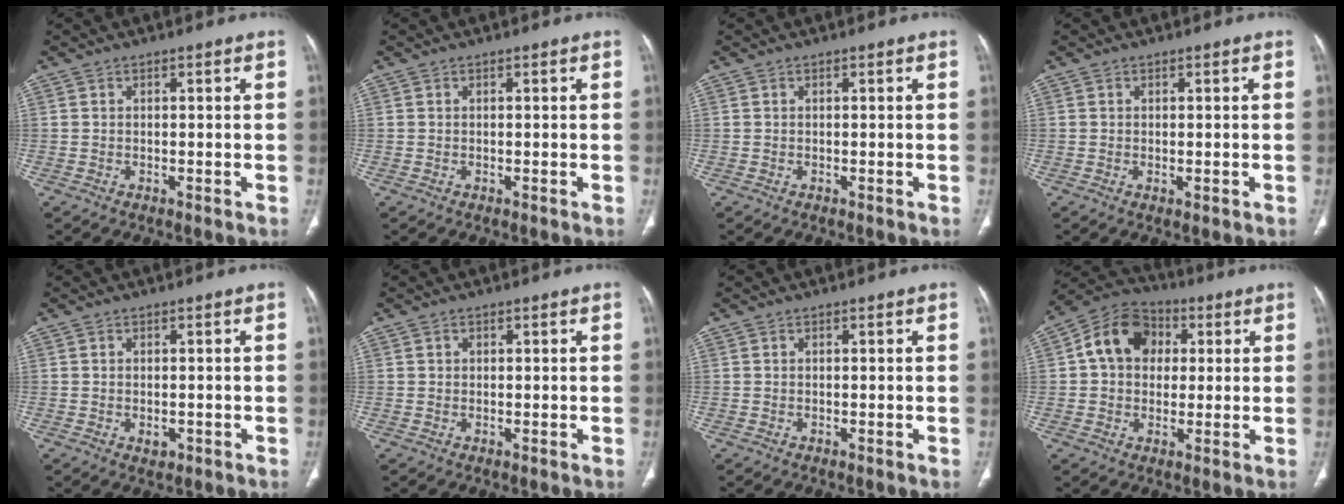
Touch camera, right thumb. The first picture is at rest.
{"total": 0.0}
{"total": 0.0}
{"total": 1.0, "force": [-0.2, 0.4, 0.9], "torque": [-0.014, -0.004, 0.000]}
{"total": 1.6, "force": [-0.5, 1.1, 1.0], "torque": [-0.012, 0.000, -0.002]}
{"total": 0.7, "force": [0.3, 0.6, 0.2], "torque": [0.000, 0.000, 0.005]}
{"total": 0.0}
{"total": 11.9, "force": [2.3, 9.6, 6.8], "torque": [-0.092, 0.018, 0.027]}